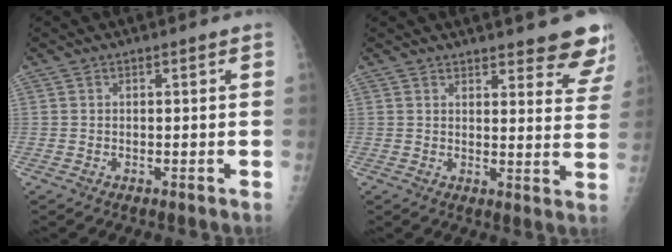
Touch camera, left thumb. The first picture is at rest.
{"total": 12.0, "force": [10.5, 2.7, 5.2], "torque": [-0.022, -0.058, 0.104]}